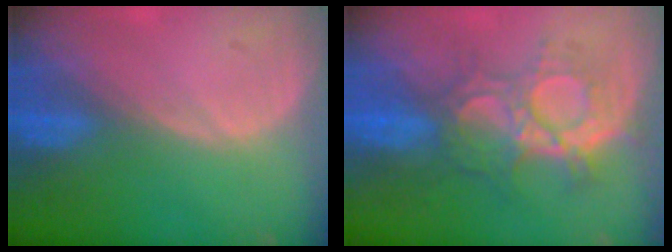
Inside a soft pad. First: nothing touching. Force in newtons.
{"total": 8.7, "press": 8.5, "slide": 1.9}